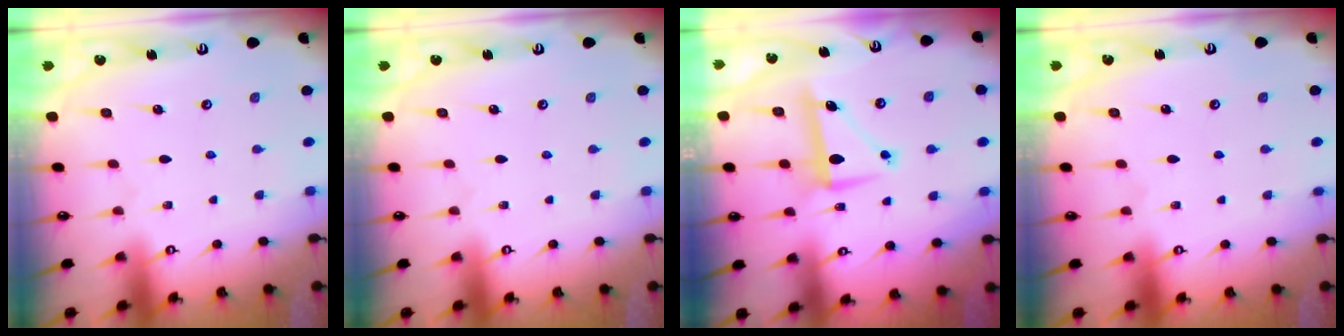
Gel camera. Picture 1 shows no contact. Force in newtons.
{"total": 0.0}
{"total": 8.2, "press": 8.1, "slide": 0.8}
{"total": 0.0}